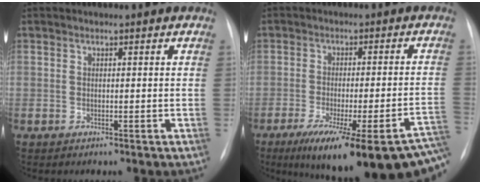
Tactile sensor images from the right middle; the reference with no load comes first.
{"total": 25.0, "force": [-17.3, 3.1, 17.8], "torque": [-0.179, -0.022, -0.229]}